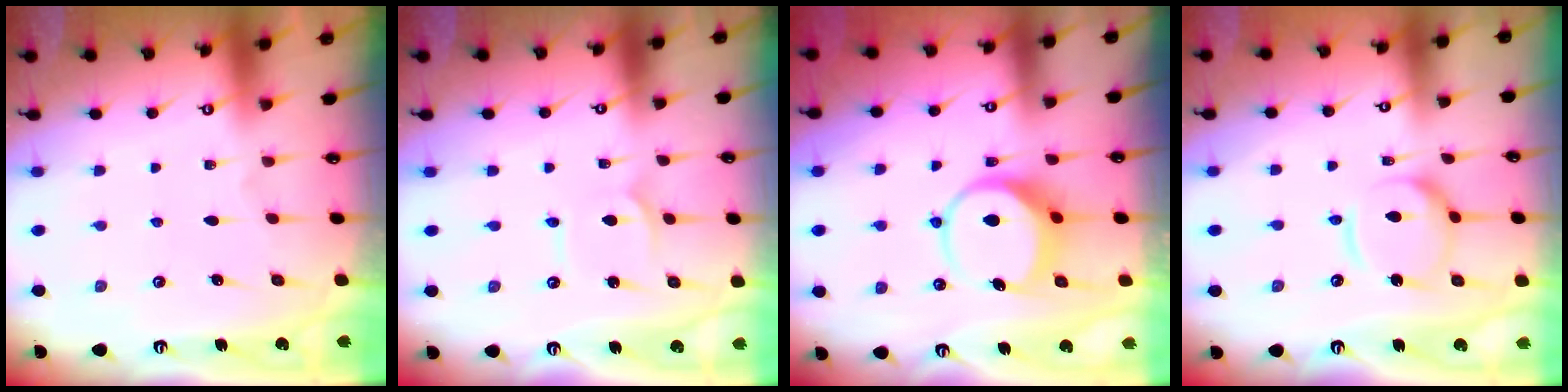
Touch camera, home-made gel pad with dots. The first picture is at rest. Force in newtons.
{"total": 2.4, "press": 2.4, "slide": 0.2}
{"total": 8.9, "press": 8.8, "slide": 0.9}
{"total": 13.3, "press": 13.2, "slide": 1.2}